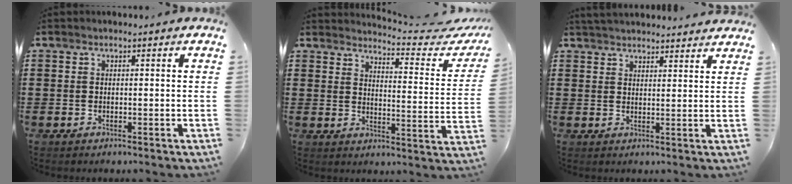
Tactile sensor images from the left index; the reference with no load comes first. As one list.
[{"total": 4.0, "force": [3.7, -0.2, 1.5], "torque": [-0.037, -0.034, 0.054]}, {"total": 3.0, "force": [3.0, 0.0, 0.1], "torque": [-0.011, -0.006, 0.056]}]